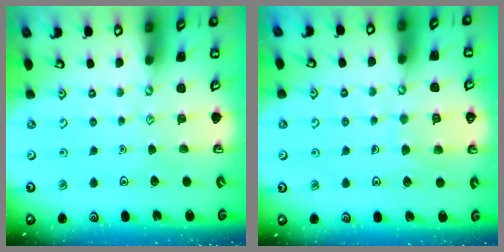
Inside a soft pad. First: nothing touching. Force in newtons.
{"total": 6.4, "press": 6.4, "slide": 0.3}